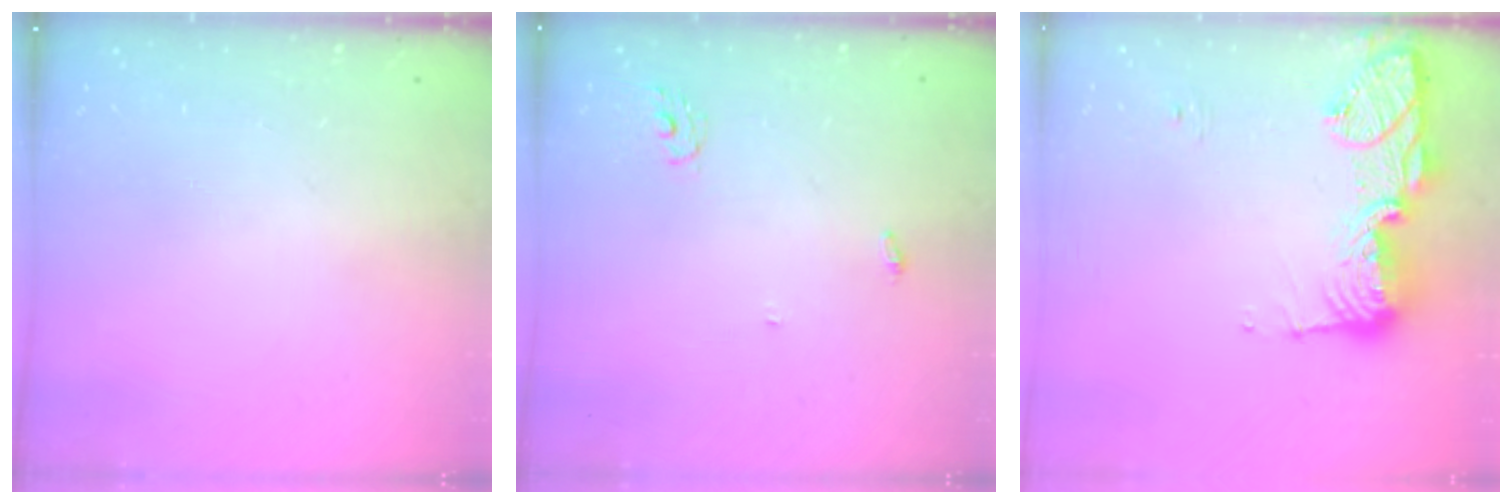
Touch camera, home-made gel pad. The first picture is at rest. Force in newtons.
{"total": 4.0, "press": 4.0, "slide": 0.3}
{"total": 14.7, "press": 14.7, "slide": 1.4}